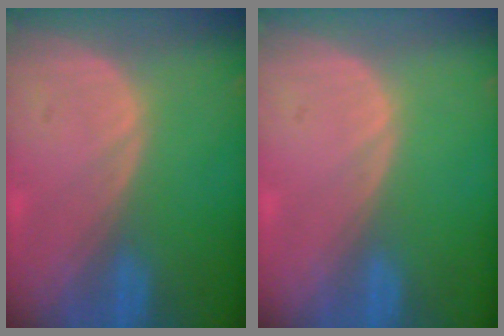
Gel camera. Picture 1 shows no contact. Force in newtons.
{"total": 0.0}